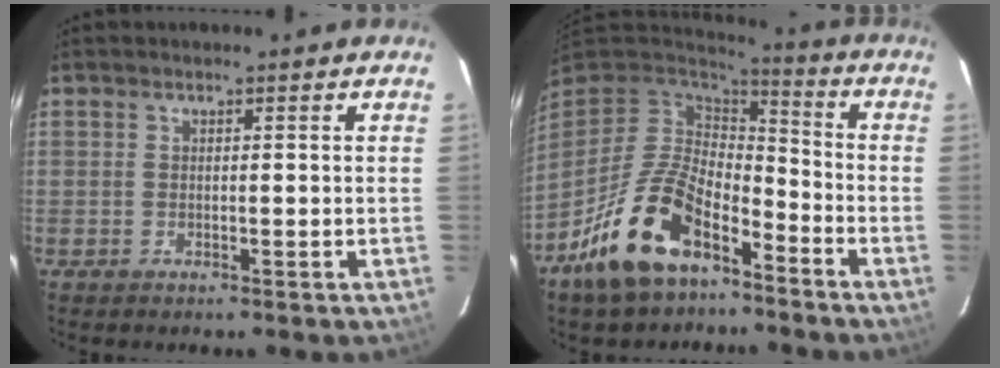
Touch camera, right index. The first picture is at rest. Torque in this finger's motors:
{"motor_torque": [1.14, -1.00, 1.00, 0.21]}